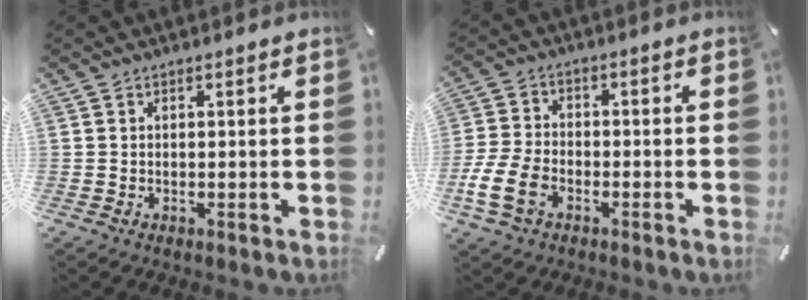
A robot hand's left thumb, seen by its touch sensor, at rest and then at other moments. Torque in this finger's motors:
{"motor_torque": [0.18, 2.04, 0.09, 0.15, 0.13]}